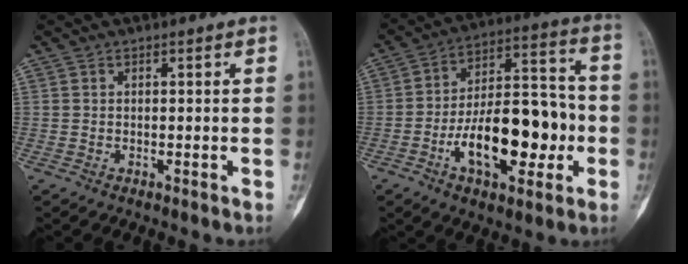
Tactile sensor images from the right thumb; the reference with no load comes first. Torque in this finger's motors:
{"motor_torque": [2.44, 2.32, 1.44, -1.34, 0.16]}